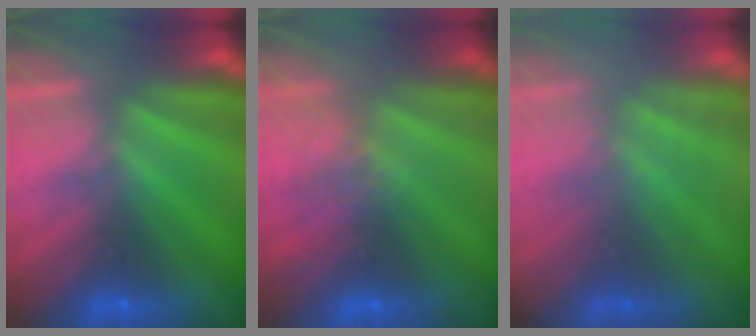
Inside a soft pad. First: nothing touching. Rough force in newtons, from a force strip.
{"total": 2.8}
{"total": 2.8}